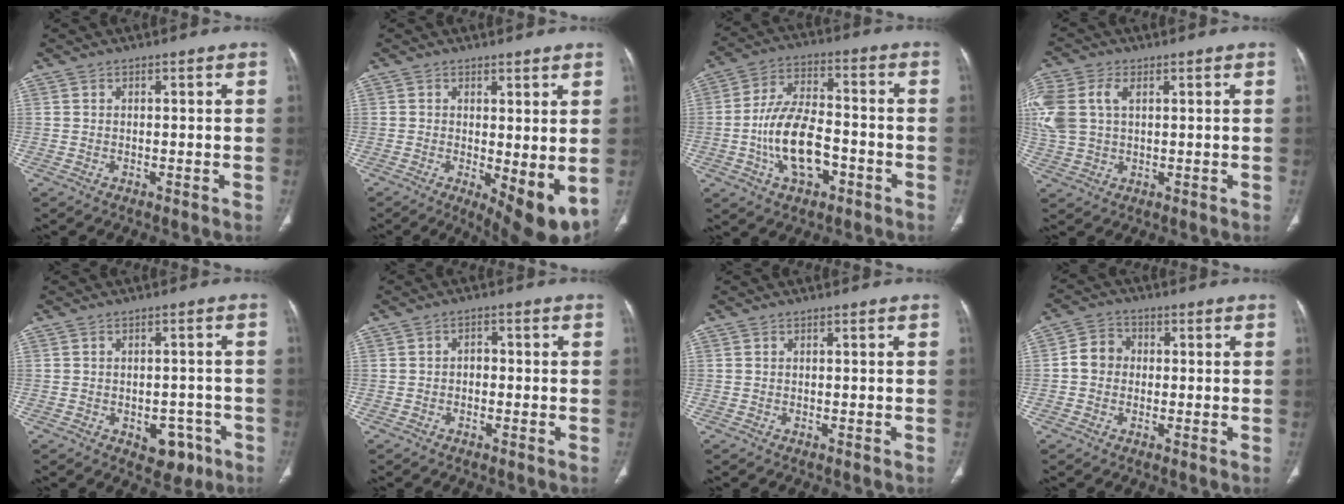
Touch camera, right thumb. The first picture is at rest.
{"total": 9.0, "force": [-0.9, 3.2, 8.3], "torque": [-0.116, -0.026, -0.005]}
{"total": 13.6, "force": [-4.1, 7.4, 10.6], "torque": [-0.193, 0.033, -0.071]}
{"total": 13.0, "force": [3.3, 8.8, 9.0], "torque": [-0.249, 0.018, 0.065]}
{"total": 6.0, "force": [-2.7, 4.1, 3.4], "torque": [-0.018, 0.017, -0.027]}
{"total": 2.0, "force": [-0.5, 1.5, 1.2], "torque": [-0.005, 0.009, -0.014]}
{"total": 0.0}
{"total": 5.1, "force": [-0.2, 4.5, 2.3], "torque": [-0.027, 0.014, -0.013]}